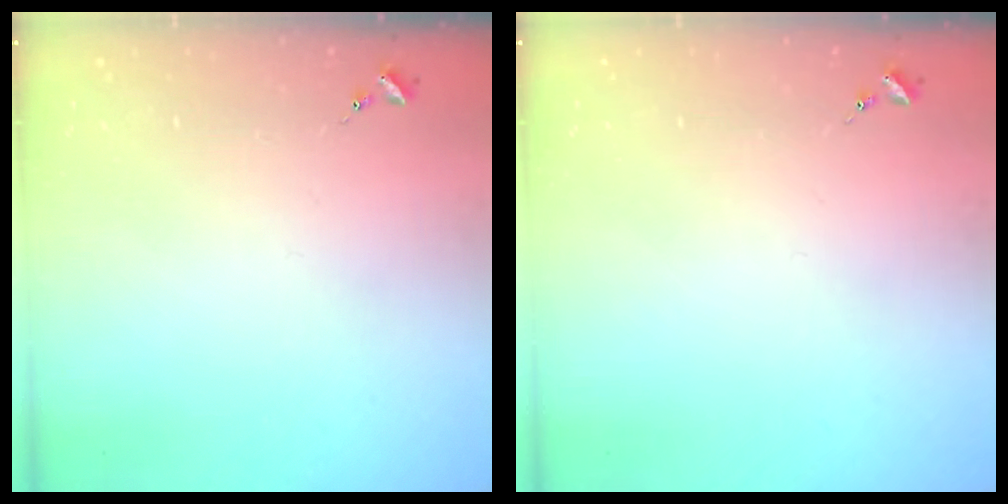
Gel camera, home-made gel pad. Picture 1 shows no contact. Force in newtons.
{"total": 0.0}